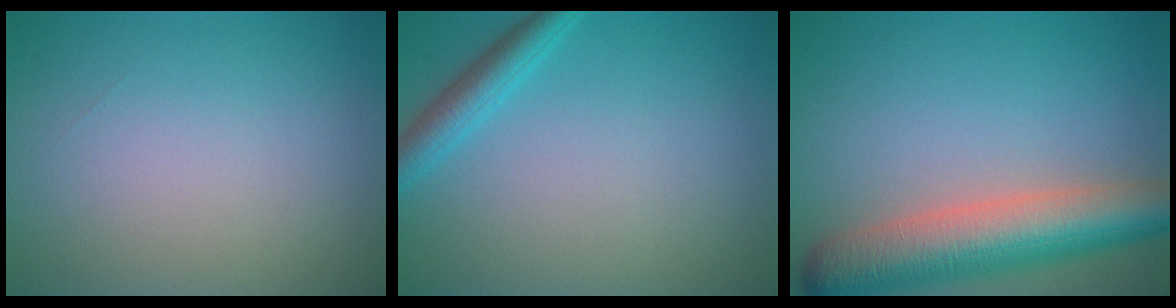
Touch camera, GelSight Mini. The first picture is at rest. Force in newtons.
{"total": 2.7, "press": 2.7, "slide": 0.1}
{"total": 8.5, "press": 8.5, "slide": 0.4}